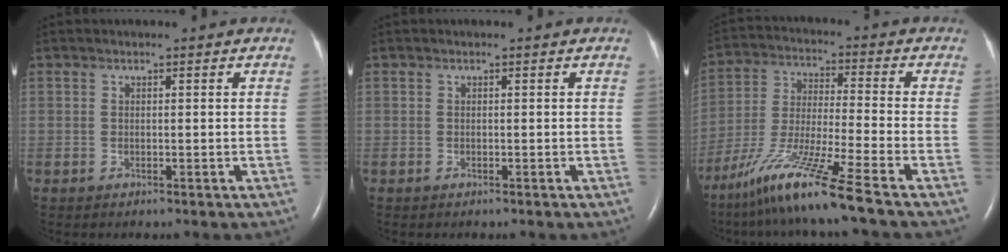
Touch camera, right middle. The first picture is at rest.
{"total": 0.0}
{"total": 13.7, "force": [-9.6, -1.6, 9.6], "torque": [-0.194, -0.038, -0.178]}